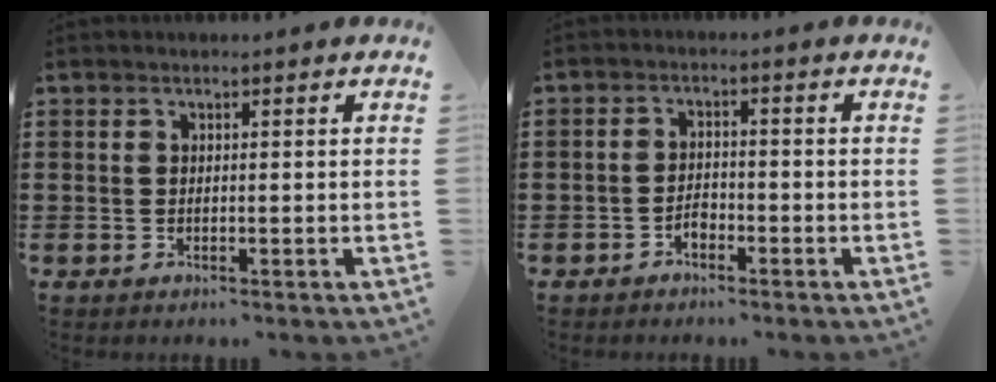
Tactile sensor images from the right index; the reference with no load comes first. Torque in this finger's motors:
{"motor_torque": [1.30, 0.84, 0.09, -0.13]}